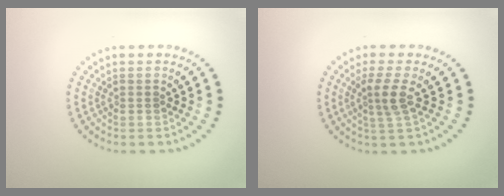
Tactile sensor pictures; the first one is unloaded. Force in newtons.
{"total": 2.2, "press": 1.8, "slide": 1.4}